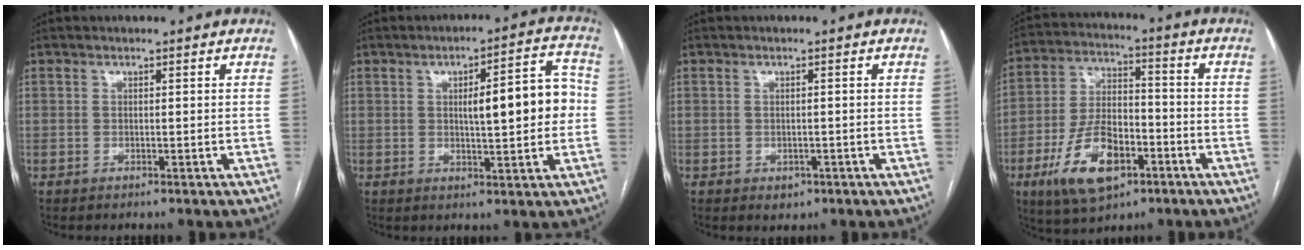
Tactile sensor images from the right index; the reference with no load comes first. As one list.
[{"total": 10.3, "force": [0.6, 2.4, 10.0], "torque": [-0.134, 0.024, 0.010]}, {"total": 1.7, "force": [-0.7, 1.4, 0.7], "torque": [-0.008, 0.001, -0.003]}, {"total": 13.8, "force": [-6.3, 6.6, 10.3], "torque": [-0.208, 0.006, -0.107]}]